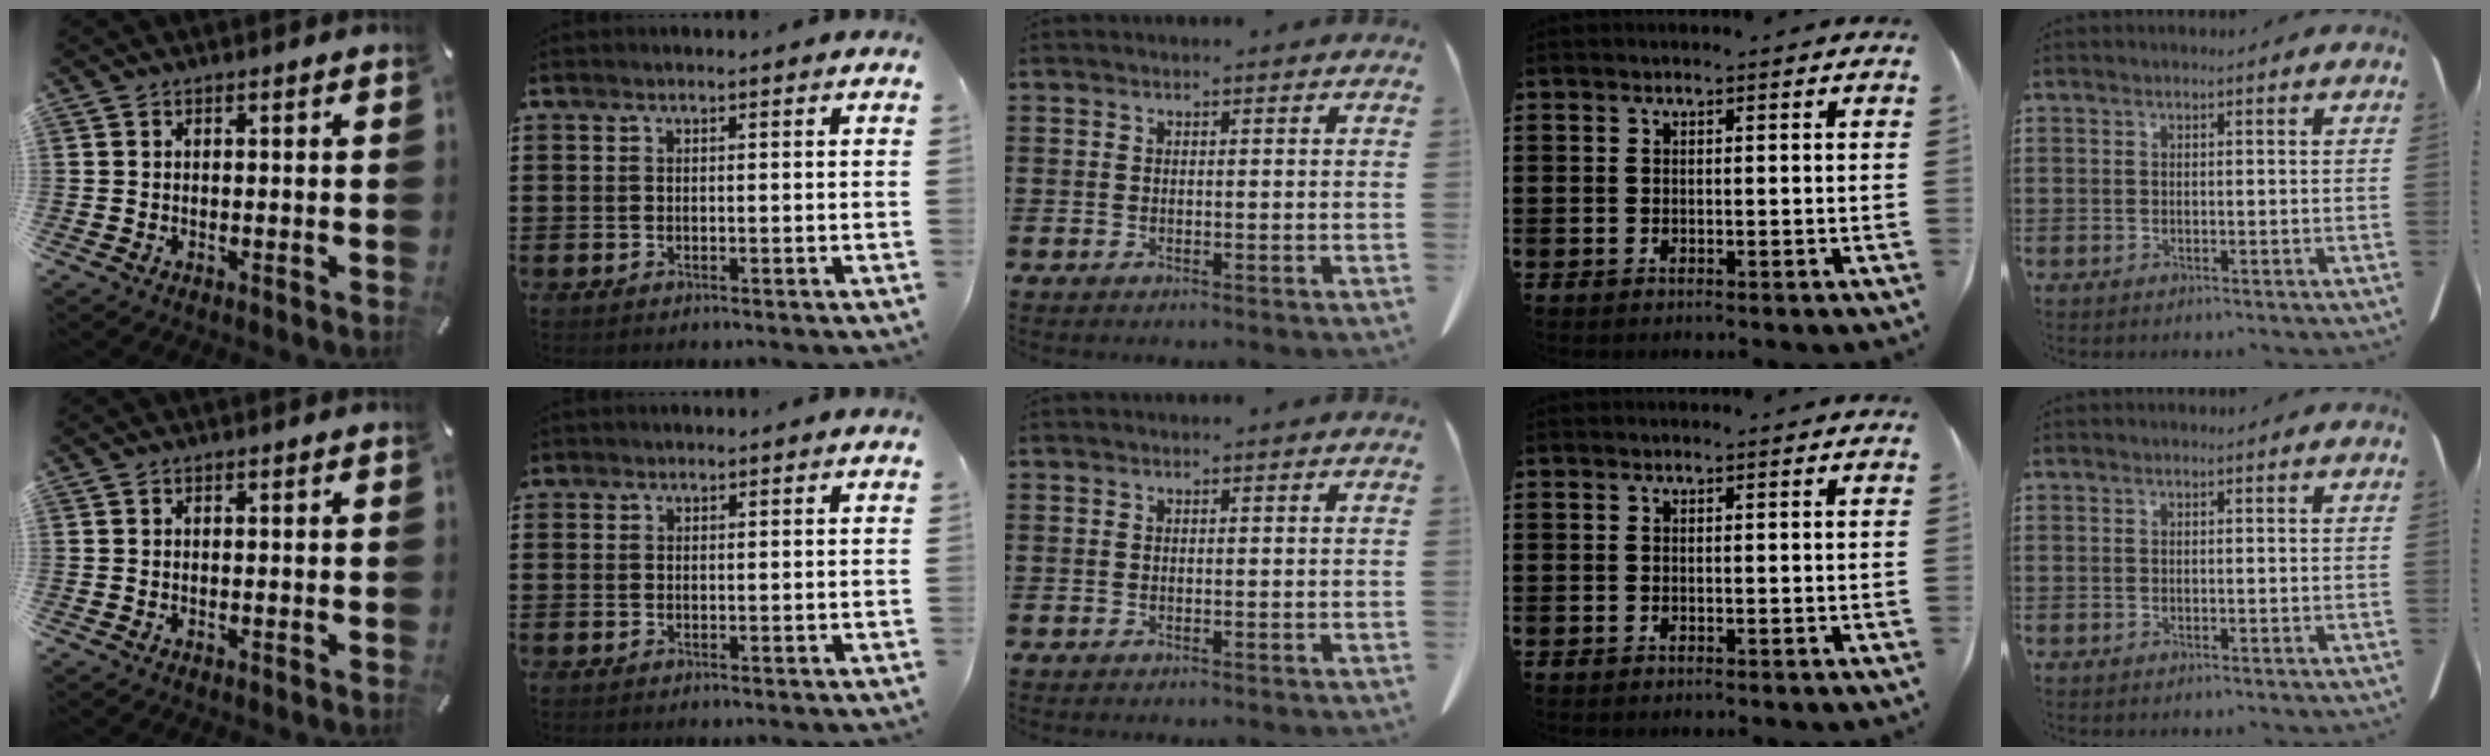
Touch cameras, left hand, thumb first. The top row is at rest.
{"index": {"total": 0.6, "force": [0.5, 0.3, 0.1], "torque": [-0.005, 0.001, 0.010]}}